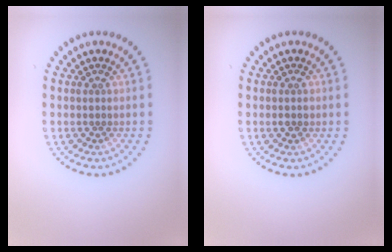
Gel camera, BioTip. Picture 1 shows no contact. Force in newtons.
{"total": 1.2, "press": 1.2, "slide": 0.0}